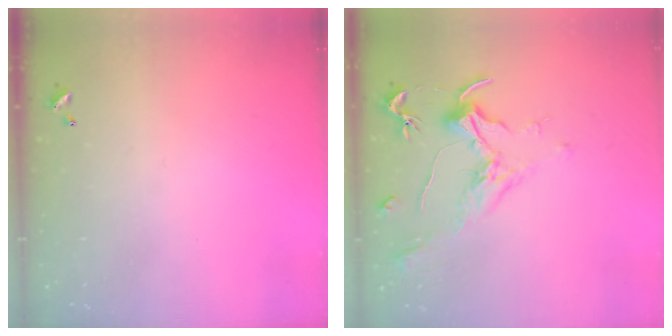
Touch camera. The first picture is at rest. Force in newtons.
{"total": 1.9, "press": 1.7, "slide": 0.9}